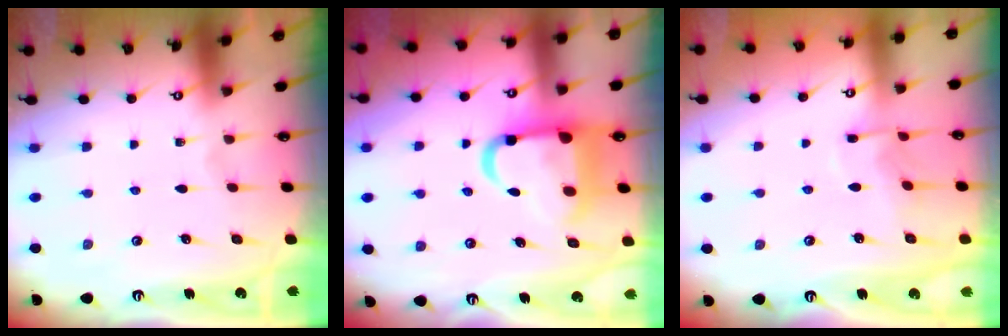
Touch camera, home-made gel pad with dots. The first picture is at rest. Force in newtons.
{"total": 13.6, "press": 13.5, "slide": 1.6}
{"total": 5.6, "press": 5.5, "slide": 0.7}